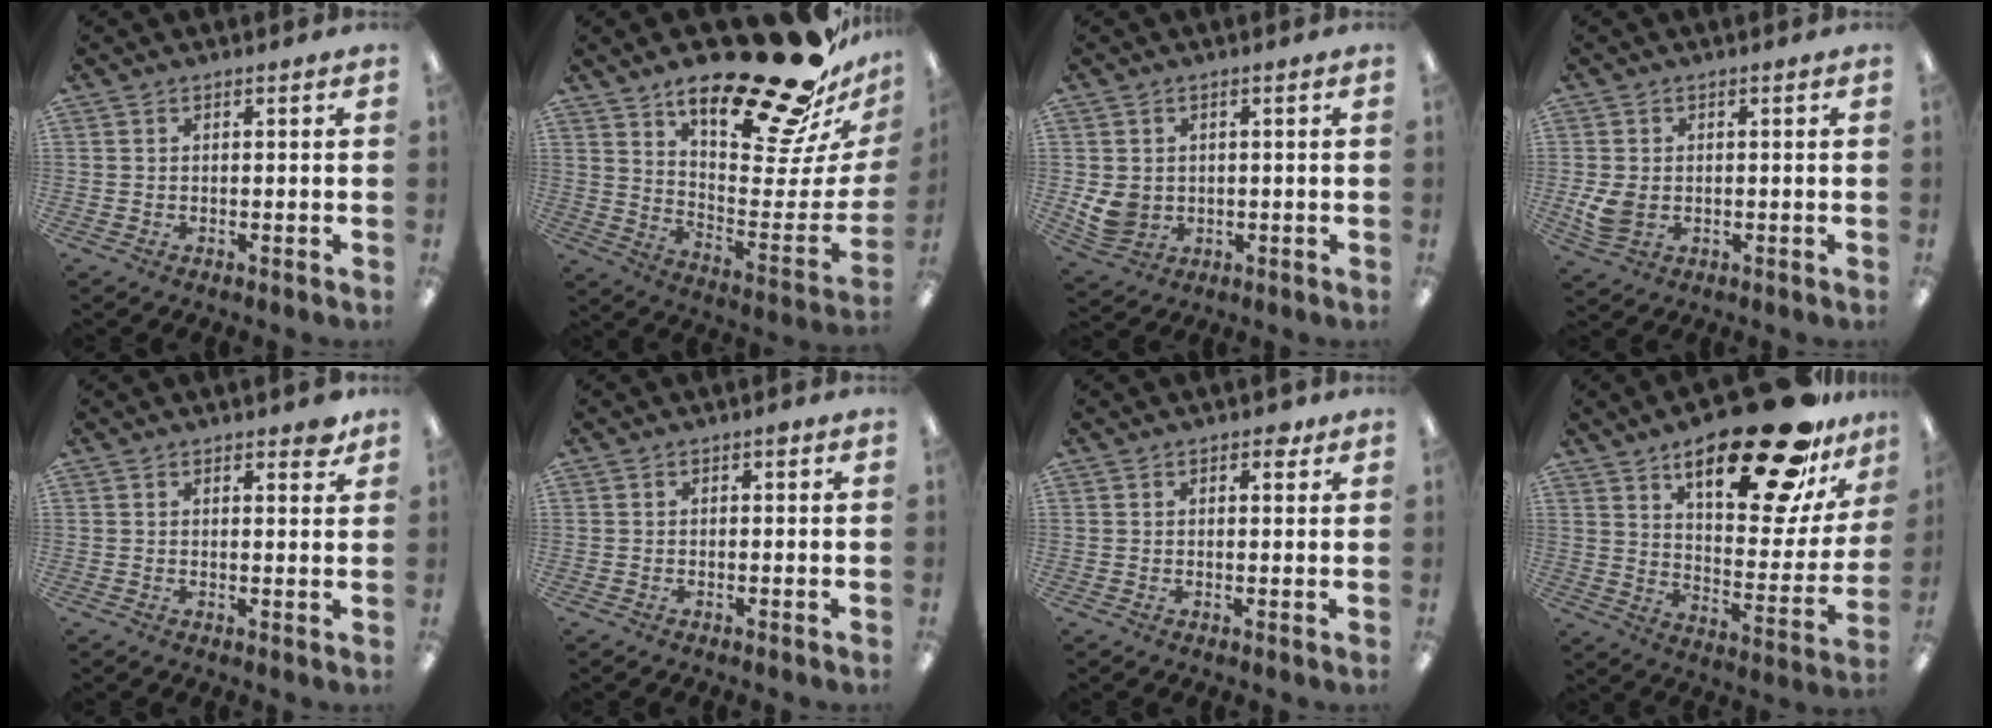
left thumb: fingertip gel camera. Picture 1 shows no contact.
{"total": 27.0, "force": [21.7, 6.7, 14.6], "torque": [-0.185, -0.169, 0.348]}
{"total": 5.7, "force": [0.4, 5.0, 2.7], "torque": [-0.066, 0.002, 0.010]}
{"total": 5.4, "force": [-0.6, 4.0, 3.6], "torque": [-0.071, -0.002, -0.010]}
{"total": 2.4, "force": [1.8, 1.0, 1.3], "torque": [-0.005, -0.008, 0.028]}
{"total": 0.8, "force": [0.0, 0.4, 0.6], "torque": [-0.013, 0.004, -0.002]}
{"total": 2.6, "force": [1.4, 1.4, 1.7], "torque": [-0.011, -0.005, 0.018]}
{"total": 27.0, "force": [18.1, 9.1, 17.8], "torque": [-0.241, -0.117, 0.288]}